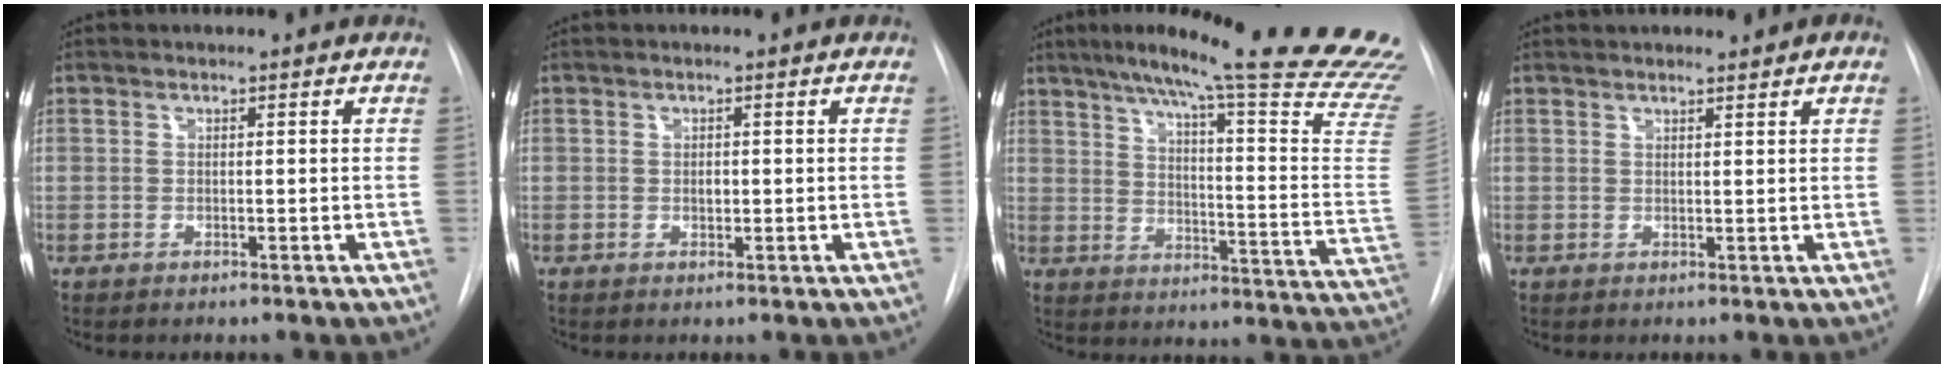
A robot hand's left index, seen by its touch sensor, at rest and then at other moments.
{"total": 1.0, "force": [-0.6, 0.6, 0.6], "torque": [-0.007, -0.006, -0.010]}
{"total": 29.5, "force": [24.9, -0.6, 15.7], "torque": [-0.195, -0.110, 0.310]}
{"total": 3.7, "force": [3.2, 0.5, 1.6], "torque": [-0.017, 0.013, 0.037]}